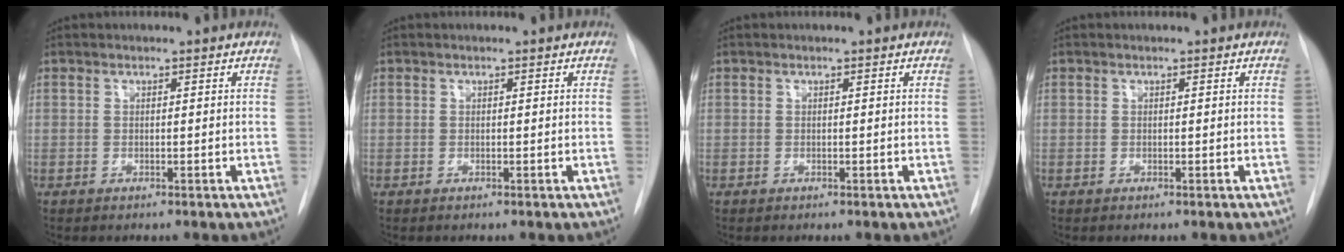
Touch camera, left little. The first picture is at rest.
{"total": 0.0}
{"total": 0.0}
{"total": 0.0}